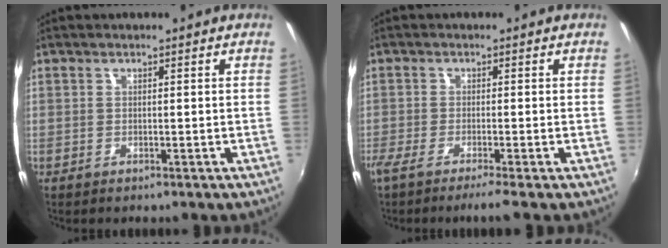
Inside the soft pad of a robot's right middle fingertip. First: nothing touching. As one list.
[{"total": 4.1, "force": [-3.1, -0.9, 2.5], "torque": [-0.051, -0.021, -0.061]}]